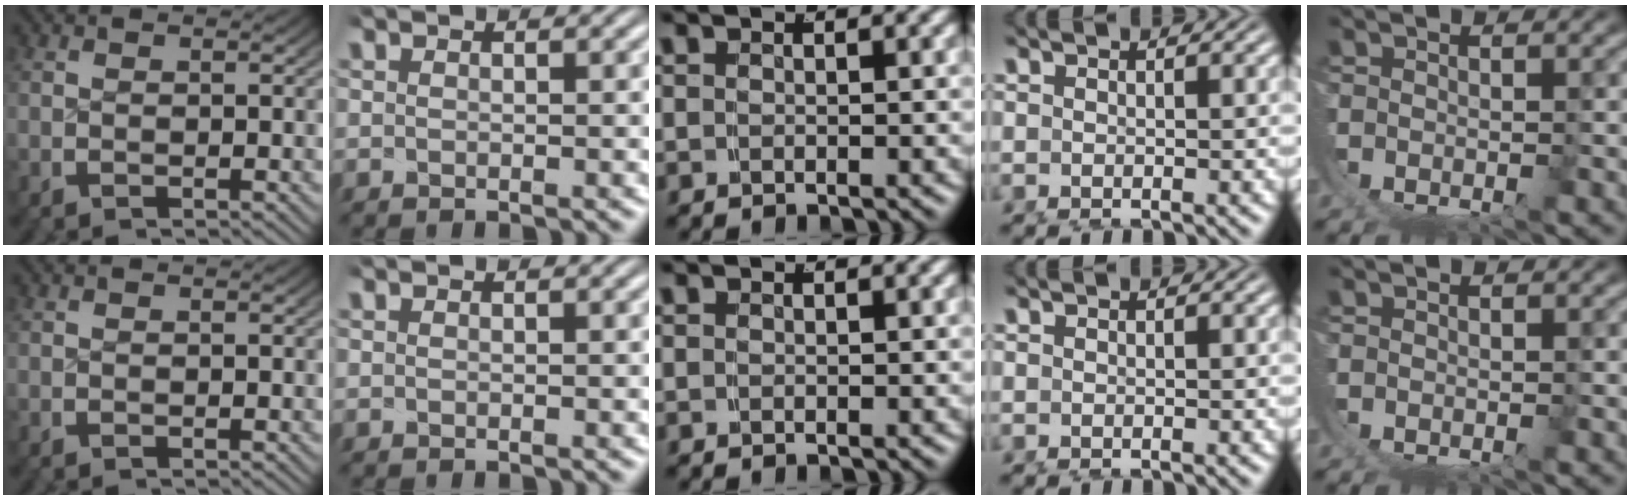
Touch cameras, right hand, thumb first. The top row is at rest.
{}